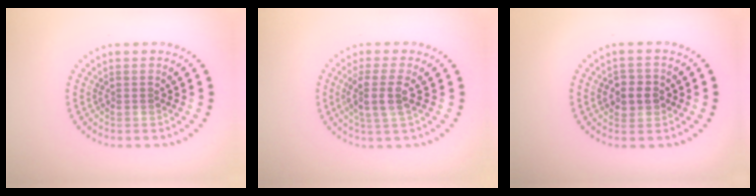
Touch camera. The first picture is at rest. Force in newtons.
{"total": 3.1, "press": 2.5, "slide": 1.8}
{"total": 2.5, "press": 2.4, "slide": 0.6}